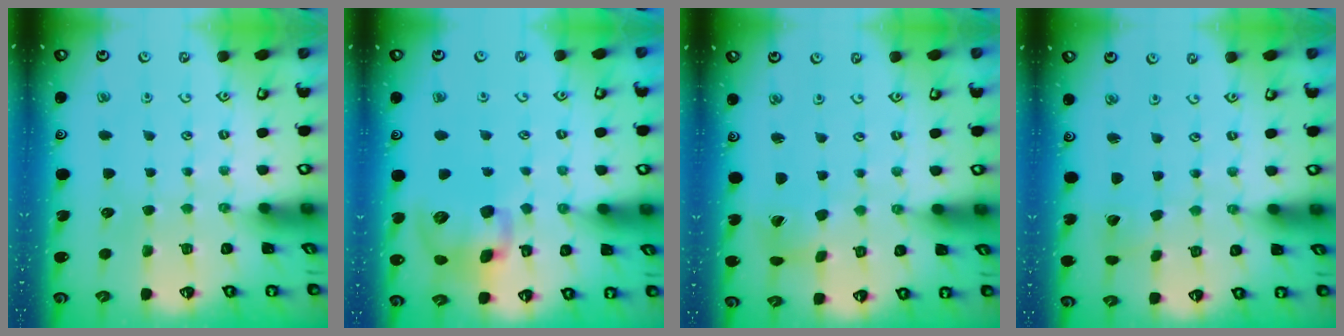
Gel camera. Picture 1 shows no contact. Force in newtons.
{"total": 13.1, "press": 12.9, "slide": 2.0}
{"total": 2.0, "press": 2.0, "slide": 0.3}
{"total": 2.0, "press": 2.0, "slide": 0.1}